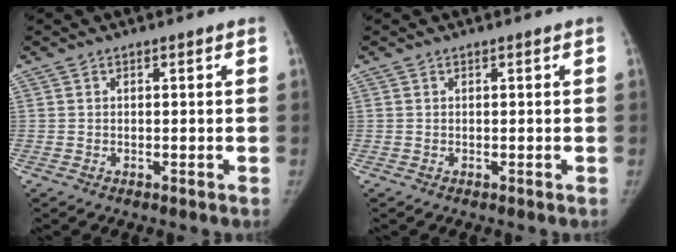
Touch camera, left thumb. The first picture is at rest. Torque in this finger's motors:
{"motor_torque": [0.04, 0.00, 0.03, -0.26, 0.01]}